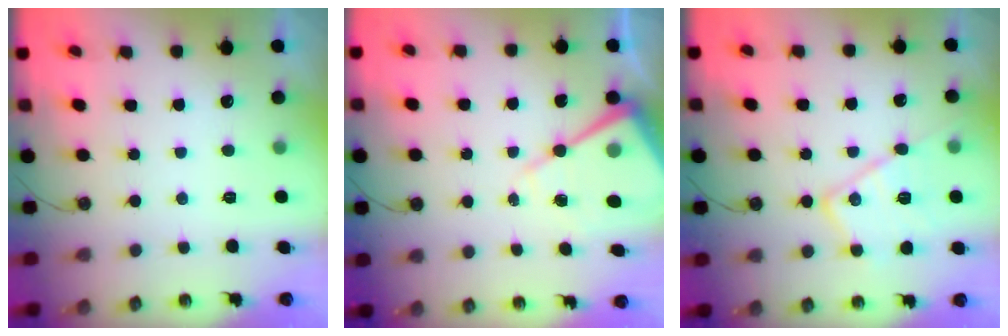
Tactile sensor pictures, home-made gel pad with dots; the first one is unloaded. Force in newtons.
{"total": 12.5, "press": 12.4, "slide": 0.9}
{"total": 15.2, "press": 15.2, "slide": 0.7}